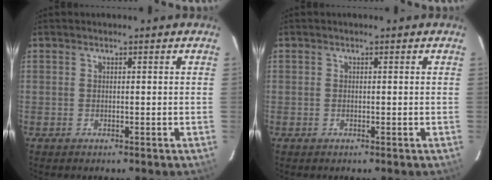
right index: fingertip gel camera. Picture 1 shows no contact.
{"total": 0.0}